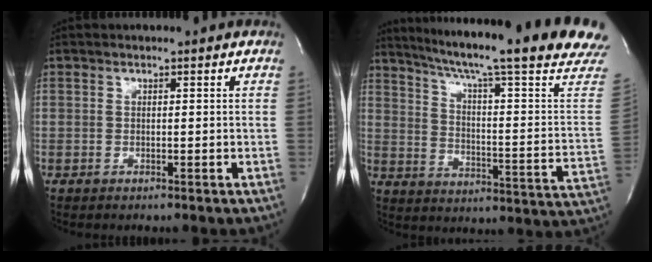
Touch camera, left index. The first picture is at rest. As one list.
[{"total": 26.3, "force": [20.7, -0.5, 16.2], "torque": [-0.250, -0.052, 0.271]}]